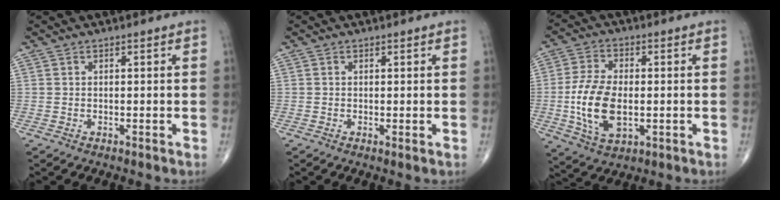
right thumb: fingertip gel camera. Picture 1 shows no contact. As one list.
[{"total": 0.6, "force": [0.1, 0.1, 0.6], "torque": [-0.016, -0.004, 0.000]}, {"total": 12.6, "force": [-1.5, 6.9, 10.4], "torque": [-0.204, -0.003, -0.023]}]